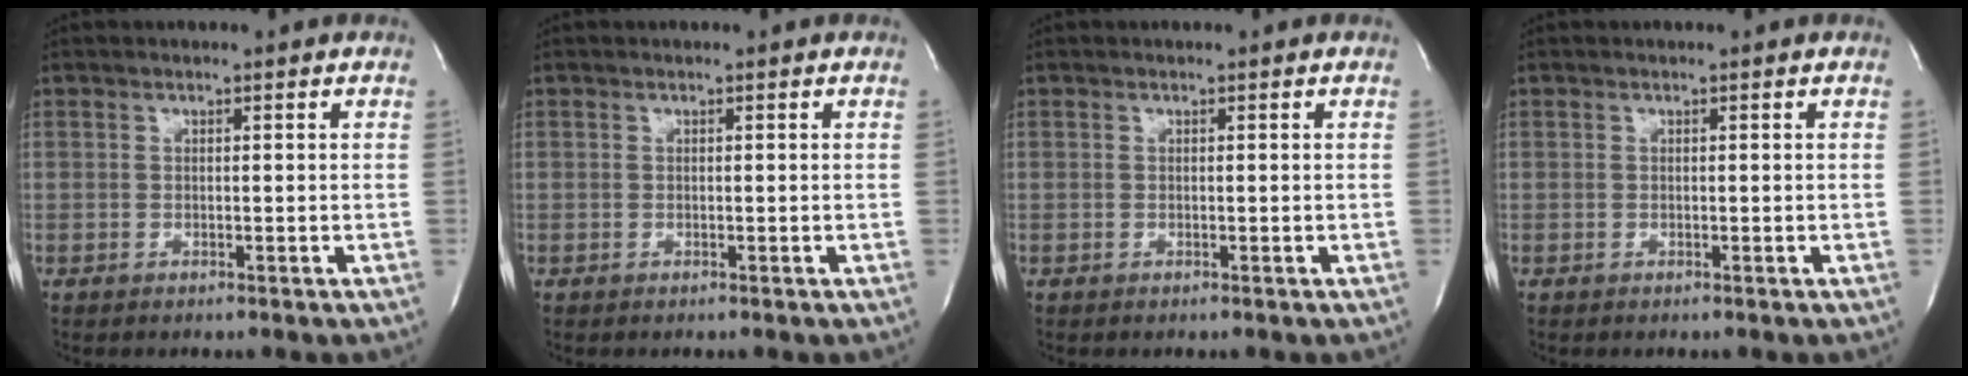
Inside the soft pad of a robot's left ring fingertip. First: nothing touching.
{"total": 0.0}
{"total": 0.0}
{"total": 0.0}